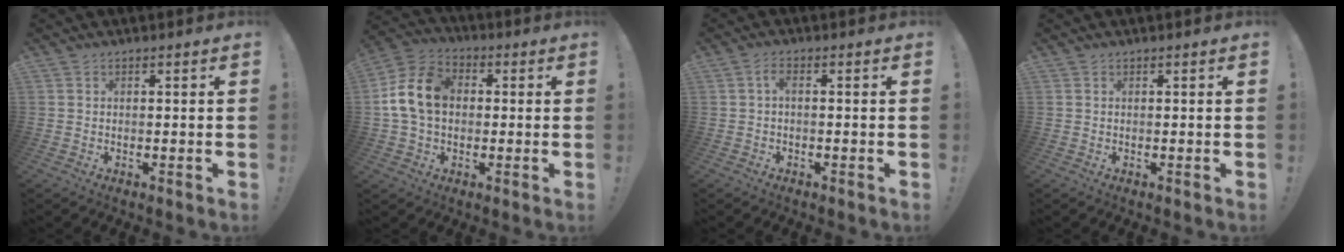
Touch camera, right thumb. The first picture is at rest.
{"total": 14.0, "force": [1.3, 10.3, 9.3], "torque": [-0.170, 0.012, 0.026]}
{"total": 2.5, "force": [-0.3, 0.5, 2.4], "torque": [-0.048, 0.007, -0.008]}
{"total": 0.0}